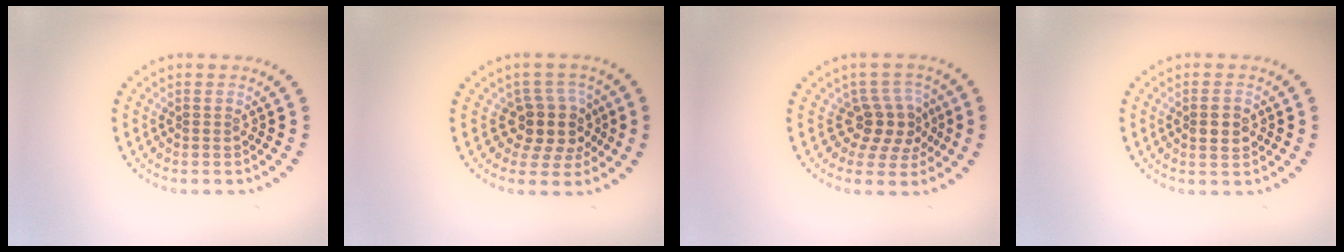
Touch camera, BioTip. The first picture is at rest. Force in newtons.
{"total": 3.8, "press": 3.1, "slide": 2.2}
{"total": 3.4, "press": 2.7, "slide": 1.9}
{"total": 2.0, "press": 2.0, "slide": 0.2}